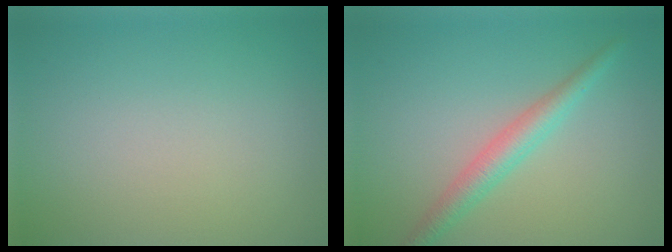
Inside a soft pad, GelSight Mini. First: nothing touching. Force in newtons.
{"total": 2.9, "press": 2.9, "slide": 0.0}